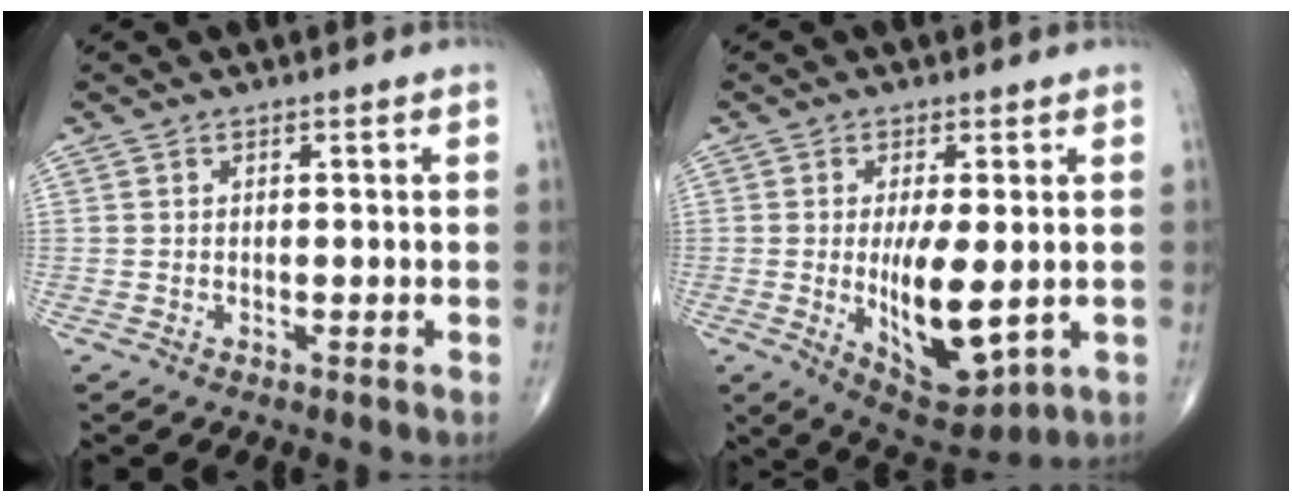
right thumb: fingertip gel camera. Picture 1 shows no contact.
{"total": 12.2, "force": [-1.1, 4.6, 11.2], "torque": [-0.179, -0.026, -0.004]}